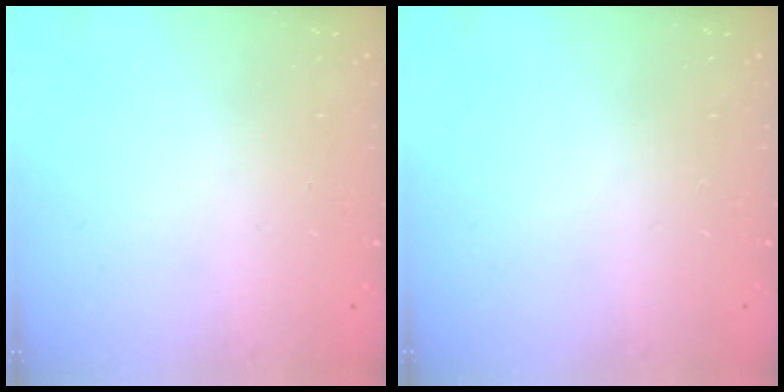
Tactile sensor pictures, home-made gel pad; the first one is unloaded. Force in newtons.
{"total": 0.0}